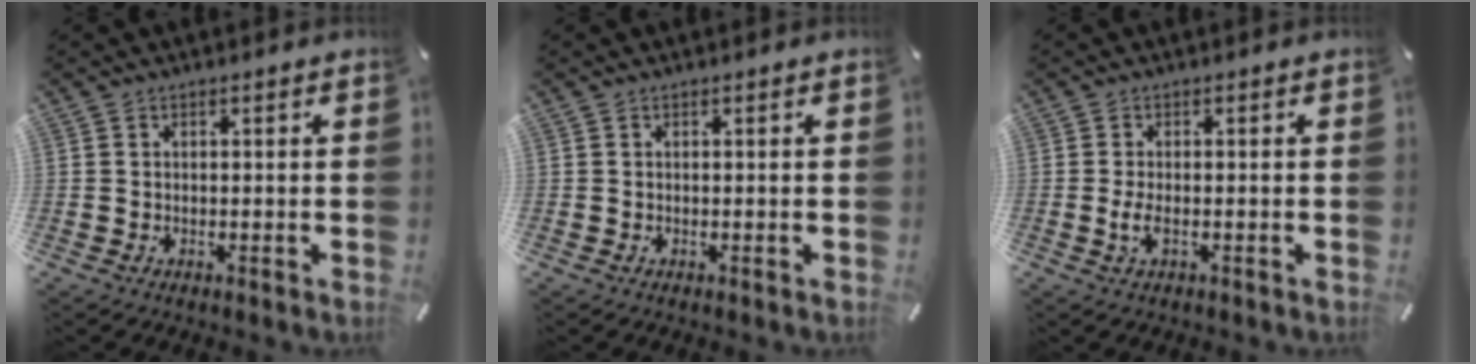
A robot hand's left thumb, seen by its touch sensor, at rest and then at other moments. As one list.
[{"total": 0.0}, {"total": 3.0, "force": [-0.7, 0.9, 2.8], "torque": [-0.060, -0.004, -0.016]}]